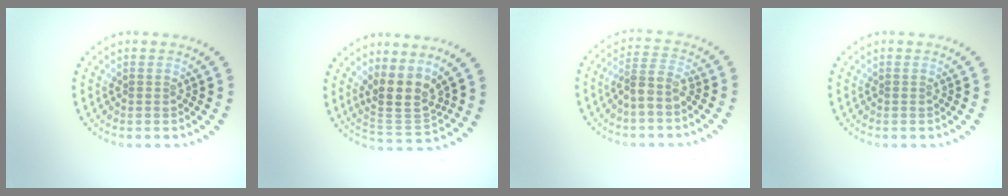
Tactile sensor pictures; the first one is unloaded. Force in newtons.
{"total": 3.9, "press": 3.0, "slide": 2.4}
{"total": 2.5, "press": 2.0, "slide": 1.5}
{"total": 0.0}